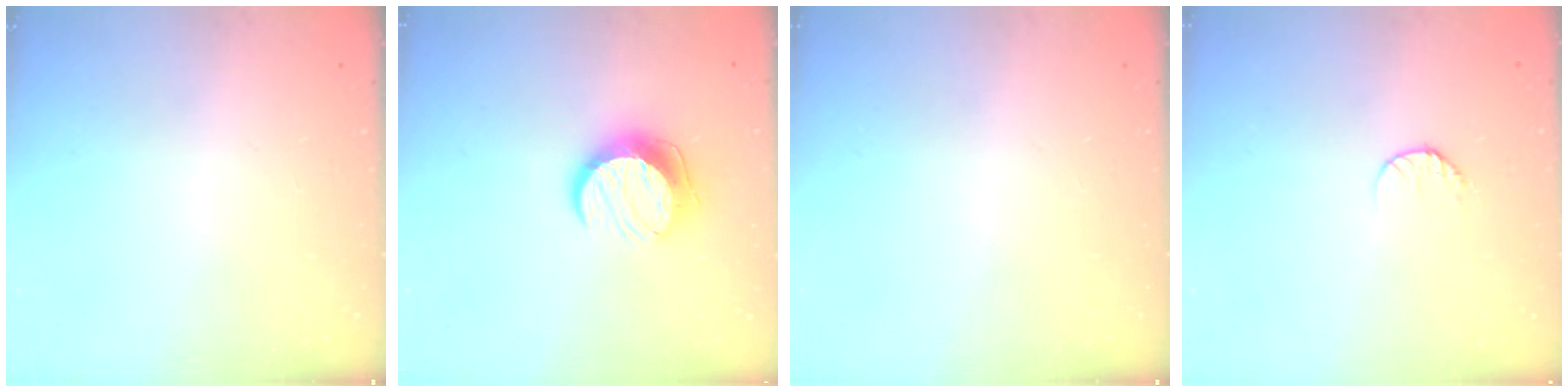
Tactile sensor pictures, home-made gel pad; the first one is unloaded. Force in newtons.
{"total": 10.8, "press": 10.8, "slide": 0.5}
{"total": 0.0}
{"total": 6.0, "press": 6.0, "slide": 0.6}